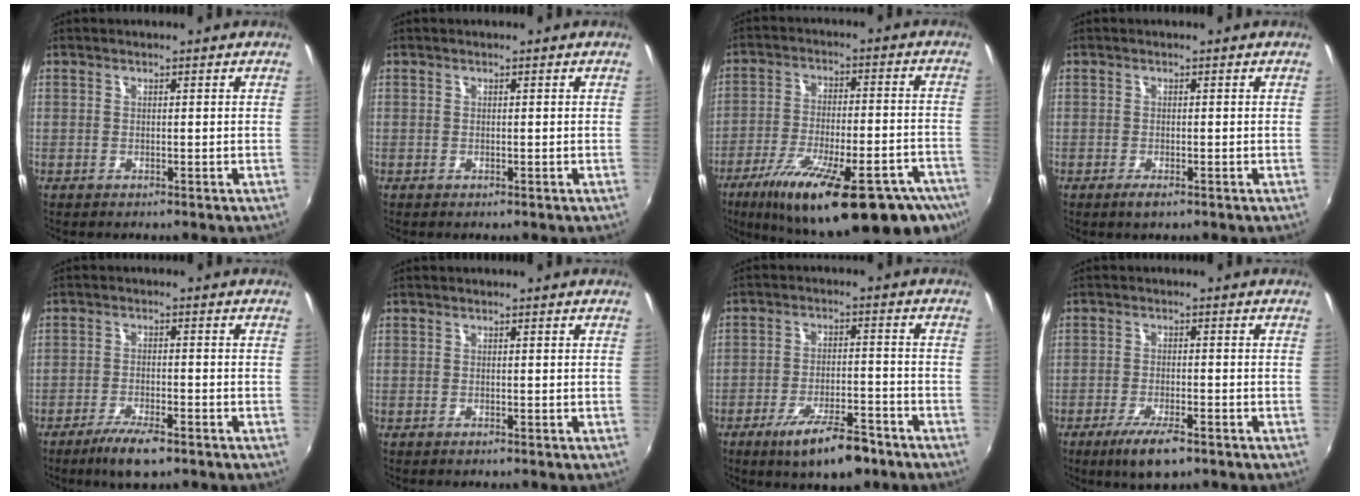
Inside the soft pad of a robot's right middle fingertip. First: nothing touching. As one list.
[{"total": 0.0}, {"total": 27.7, "force": [-17.9, 7.0, 20.0], "torque": [-0.318, -0.057, -0.250]}, {"total": 1.8, "force": [-1.1, 0.5, 1.3], "torque": [-0.026, -0.008, -0.020]}, {"total": 6.6, "force": [-4.6, 1.6, 4.4], "torque": [-0.103, -0.015, -0.082]}, {"total": 0.0}, {"total": 10.6, "force": [-7.2, 2.8, 7.3], "torque": [-0.141, -0.011, -0.112]}, {"total": 7.0, "force": [-4.5, 1.8, 5.0], "torque": [-0.115, -0.022, -0.079]}]